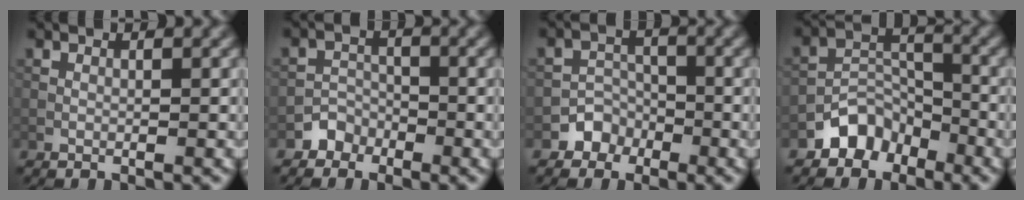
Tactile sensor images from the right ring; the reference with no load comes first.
{"total": 2.0, "force": [-1.4, 1.4, 0.0], "torque": [0.011, 0.011, -0.028]}
{"total": 2.3, "force": [-1.4, 1.8, 0.2], "torque": [0.010, 0.009, -0.026]}
{"total": 4.1, "force": [-3.0, 2.6, 1.1], "torque": [-0.005, 0.008, -0.057]}